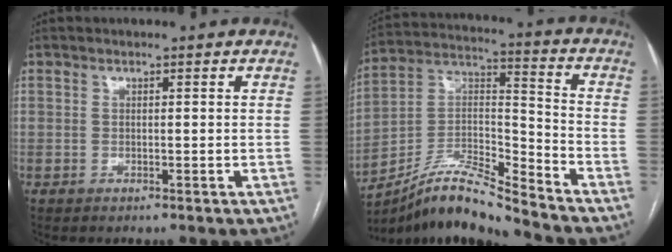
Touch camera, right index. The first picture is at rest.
{"total": 12.4, "force": [-11.2, 0.2, 5.3], "torque": [-0.100, 0.033, -0.203]}